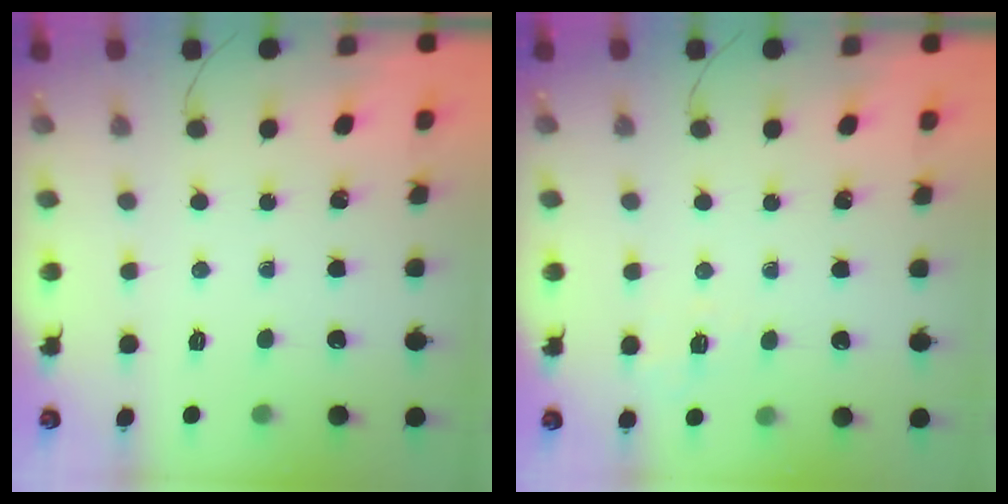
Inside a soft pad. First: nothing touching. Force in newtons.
{"total": 2.2, "press": 1.3, "slide": 1.8}